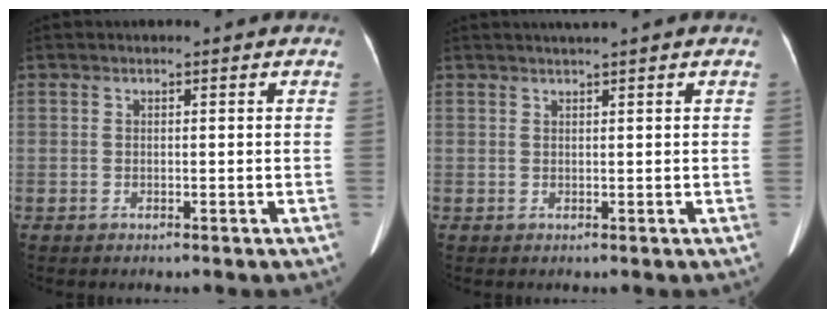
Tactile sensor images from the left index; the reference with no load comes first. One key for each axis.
{"total": 1.6, "fx": 1.3, "fy": -0.5, "fz": 0.7, "tx": -0.008, "ty": 0.008, "tz": 0.028}